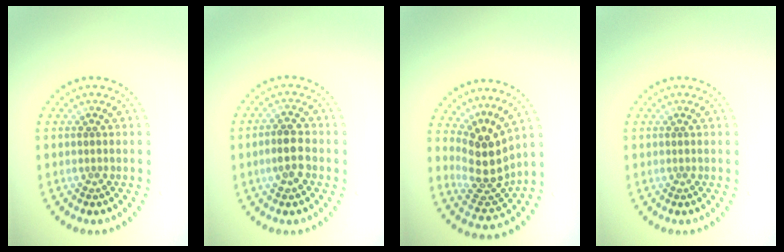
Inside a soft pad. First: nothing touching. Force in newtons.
{"total": 2.8, "press": 2.8, "slide": 0.4}
{"total": 4.2, "press": 3.4, "slide": 2.4}
{"total": 0.0}